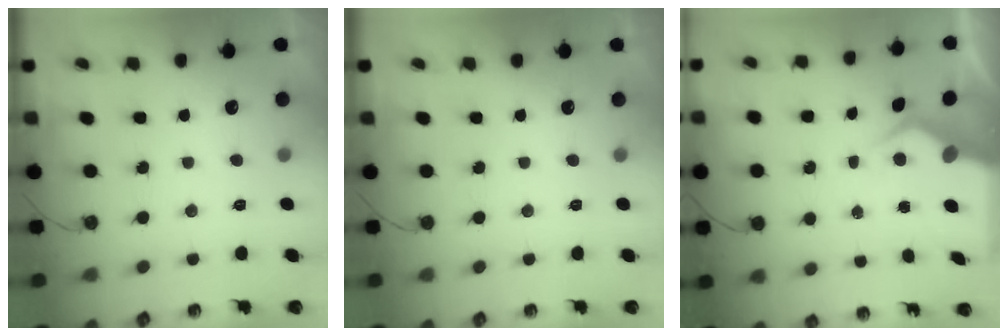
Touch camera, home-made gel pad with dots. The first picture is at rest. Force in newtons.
{"total": 0.0}
{"total": 5.7, "press": 5.7, "slide": 0.6}